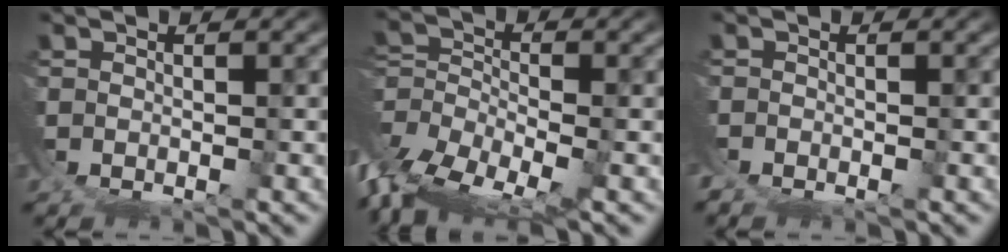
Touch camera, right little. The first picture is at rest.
{"total": 8.0, "force": [-3.7, 4.9, 5.2], "torque": [-0.129, -0.053, -0.048]}
{"total": 1.4, "force": [-1.3, 0.6, 0.0], "torque": [-0.012, -0.010, -0.024]}